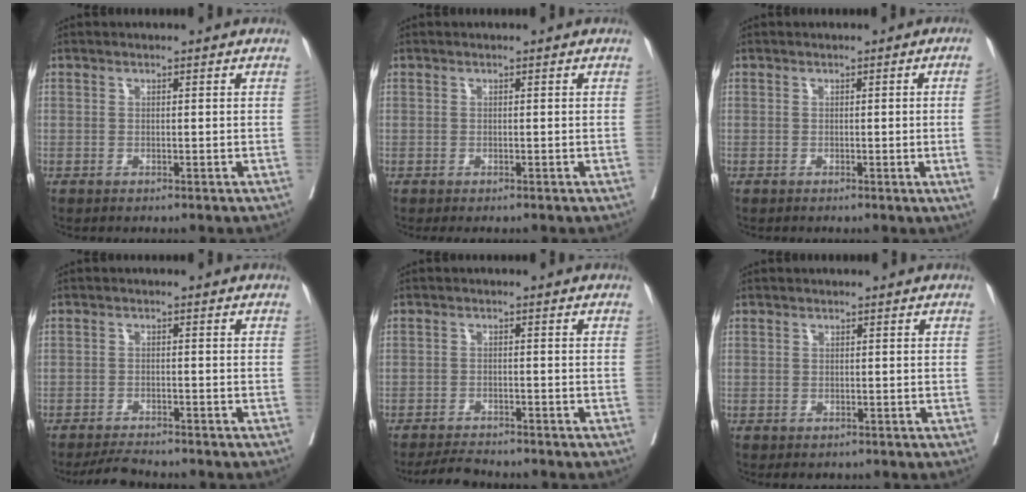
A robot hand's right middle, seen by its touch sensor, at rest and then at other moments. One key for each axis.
{"total": 0.8, "fx": -0.6, "fy": 0.3, "fz": 0.4, "tx": -0.004, "ty": -0.004, "tz": -0.011}
{"total": 4.2, "fx": -0.5, "fy": -1.6, "fz": 3.8, "tx": -0.051, "ty": -0.011, "tz": -0.004}
{"total": 4.0, "fx": -3.8, "fy": 0.2, "fz": 1.0, "tx": -0.016, "ty": -0.016, "tz": -0.066}
{"total": 4.4, "fx": -4.3, "fy": 0.4, "fz": 1.0, "tx": -0.015, "ty": -0.016, "tz": -0.074}
{"total": 0.0}